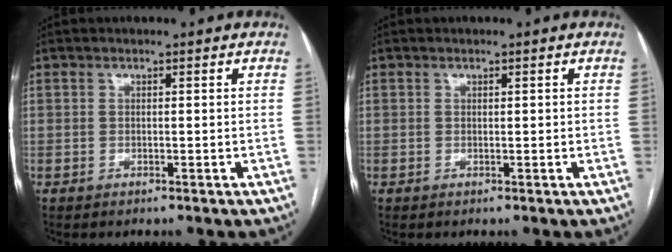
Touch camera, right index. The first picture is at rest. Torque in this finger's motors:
{"motor_torque": [-0.09, -0.01, -0.02, 0.00]}